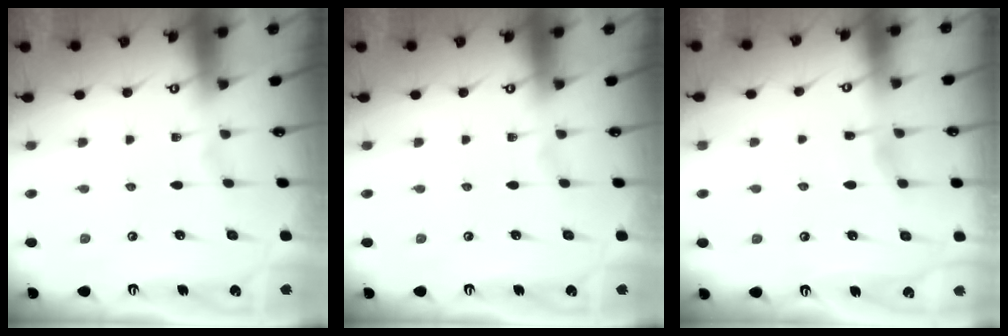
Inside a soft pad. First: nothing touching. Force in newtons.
{"total": 0.0}
{"total": 2.6, "press": 2.5, "slide": 0.4}